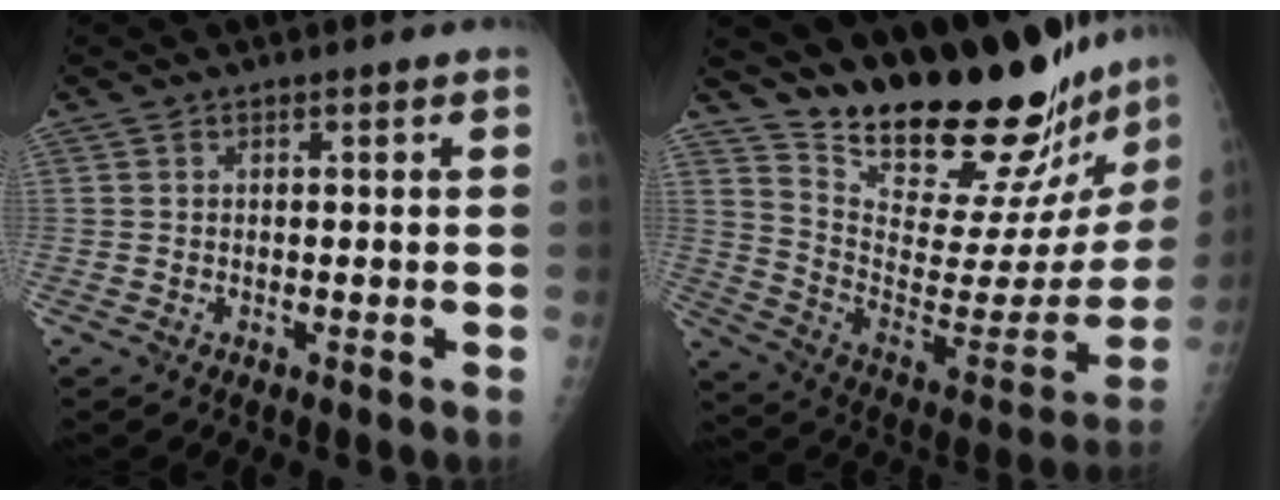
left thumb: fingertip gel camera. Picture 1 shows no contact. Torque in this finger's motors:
{"motor_torque": [0.50, 0.31, 0.78, -1.99, 0.06]}